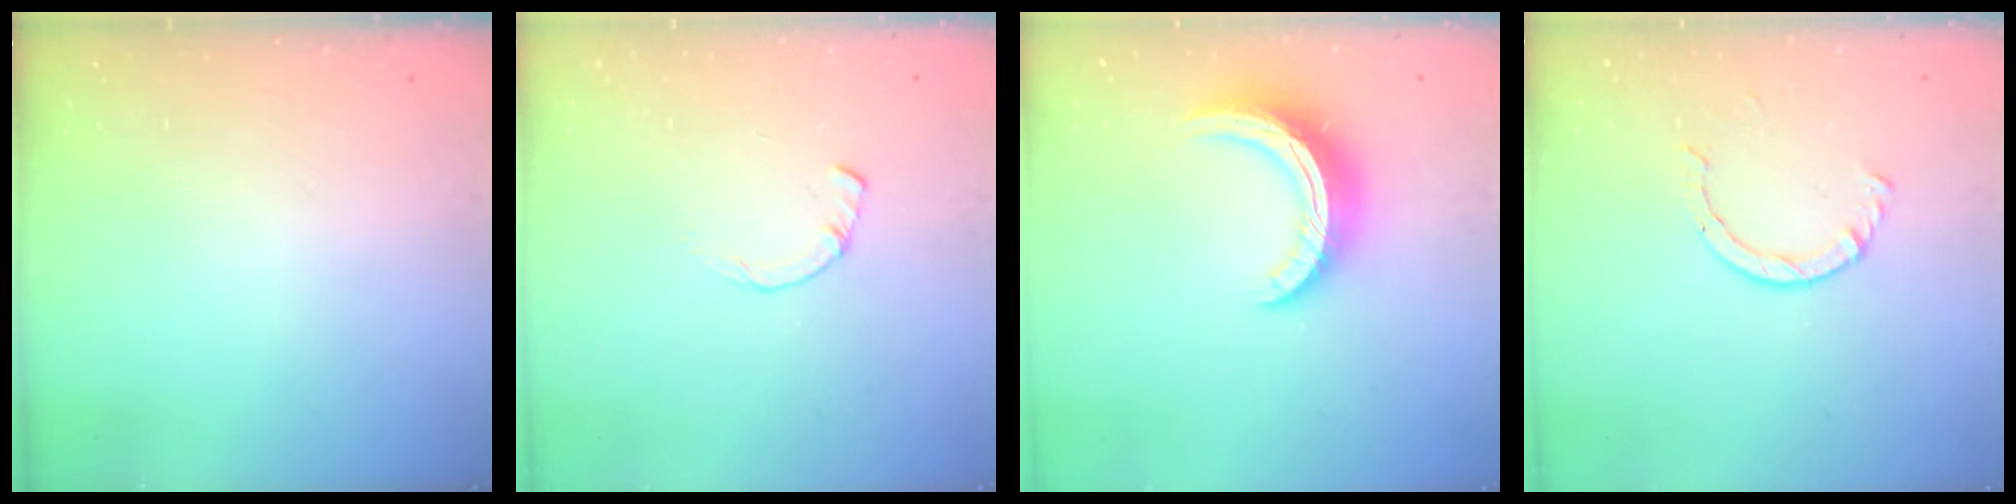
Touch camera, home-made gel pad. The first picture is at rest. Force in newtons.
{"total": 1.7, "press": 1.7, "slide": 0.2}
{"total": 13.2, "press": 13.2, "slide": 0.3}
{"total": 2.3, "press": 2.3, "slide": 0.2}